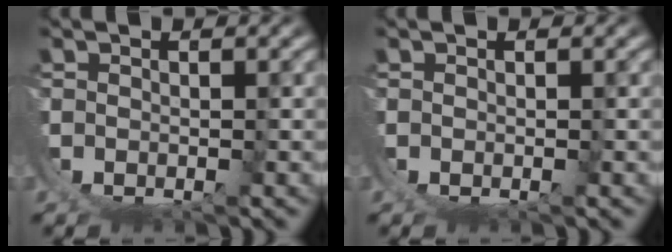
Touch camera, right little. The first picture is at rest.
{"total": 0.0}